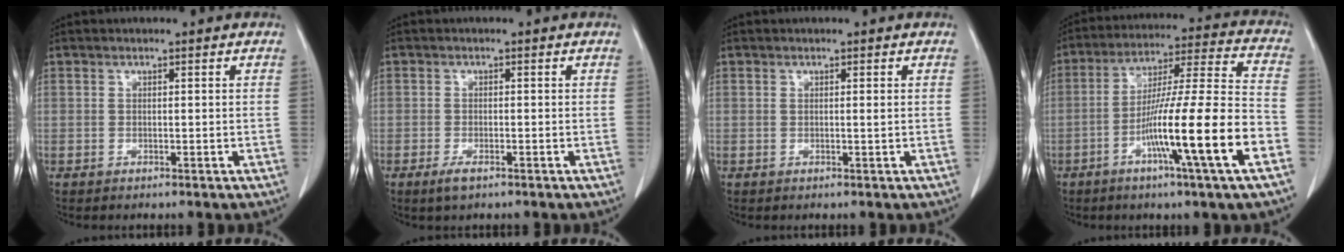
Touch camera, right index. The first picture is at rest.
{"total": 2.0, "force": [-1.3, 0.6, 1.4], "torque": [-0.030, -0.003, -0.022]}
{"total": 0.5, "force": [0.1, -0.1, 0.5], "torque": [-0.010, -0.003, 0.002]}
{"total": 17.8, "force": [-6.9, -0.9, 16.4], "torque": [-0.280, -0.008, -0.117]}